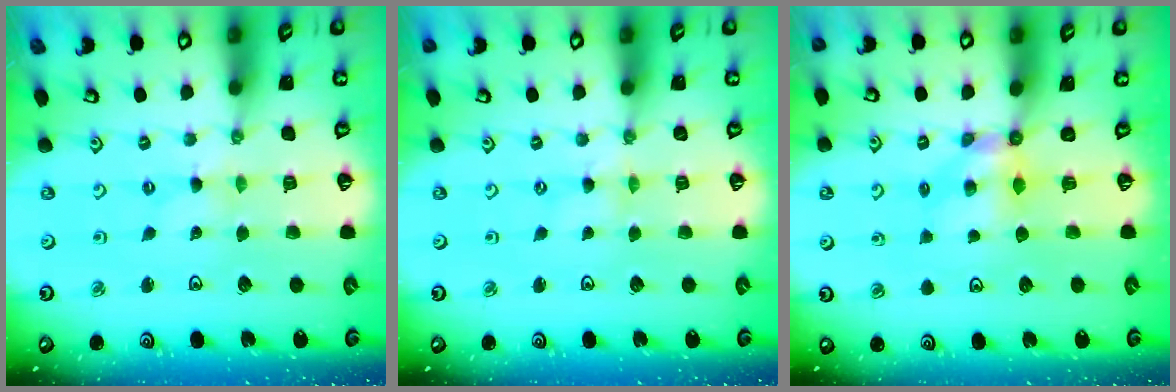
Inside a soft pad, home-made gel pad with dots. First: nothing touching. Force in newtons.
{"total": 0.0}
{"total": 5.2, "press": 5.2, "slide": 0.3}